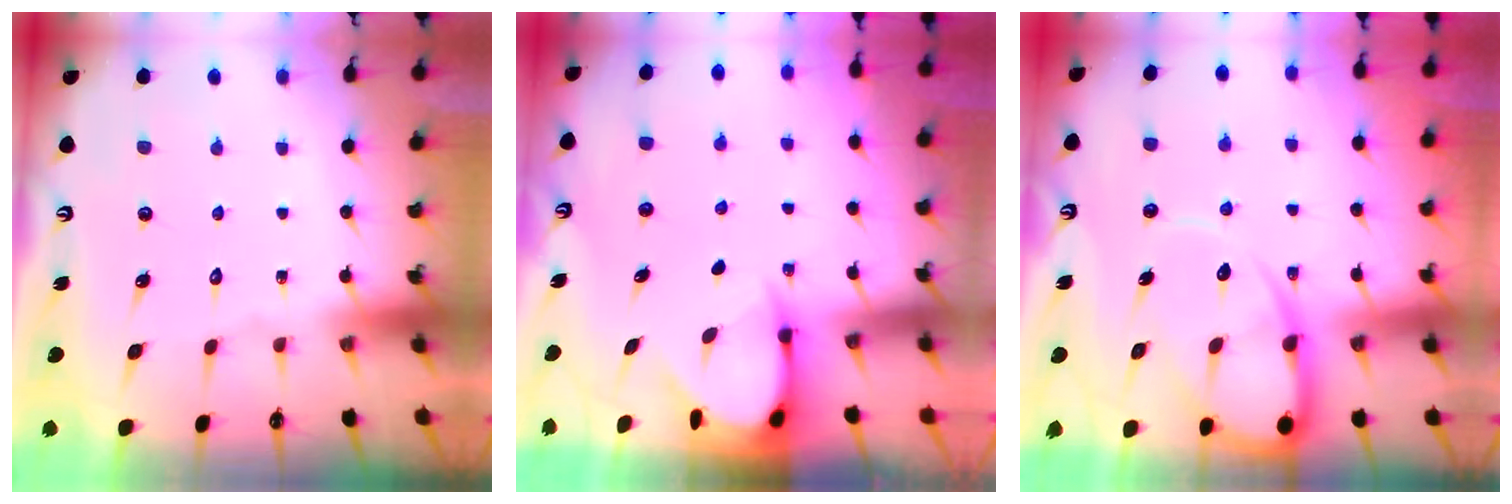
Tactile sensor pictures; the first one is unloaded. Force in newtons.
{"total": 3.9, "press": 3.9, "slide": 0.4}
{"total": 11.4, "press": 11.4, "slide": 1.0}